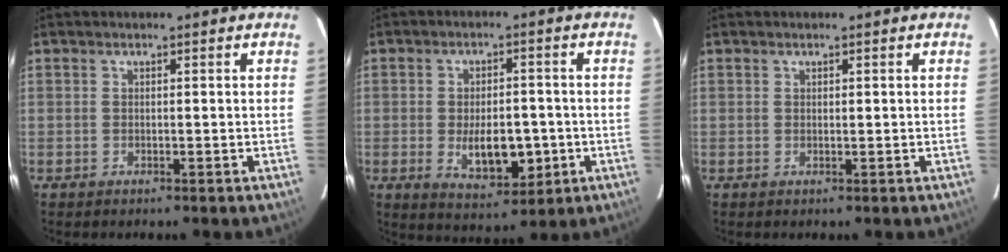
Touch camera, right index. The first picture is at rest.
{"total": 8.5, "force": [-1.8, 4.1, 7.2], "torque": [-0.120, -0.006, -0.017]}
{"total": 0.0}